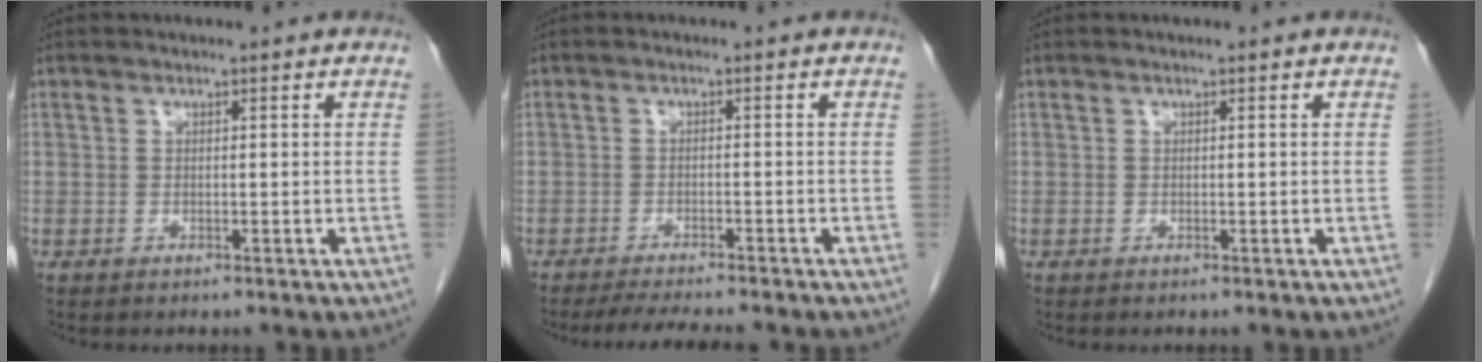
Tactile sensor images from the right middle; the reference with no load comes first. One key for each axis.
{"total": 7.7, "fx": -6.8, "fy": 0.7, "fz": 3.6, "tx": -0.053, "ty": -0.016, "tz": -0.101}
{"total": 0.0}